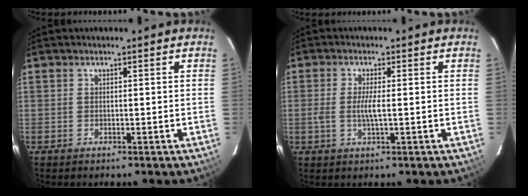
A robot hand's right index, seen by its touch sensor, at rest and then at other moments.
{"total": 3.3, "force": [-0.3, 0.4, 3.2], "torque": [-0.064, -0.003, -0.007]}